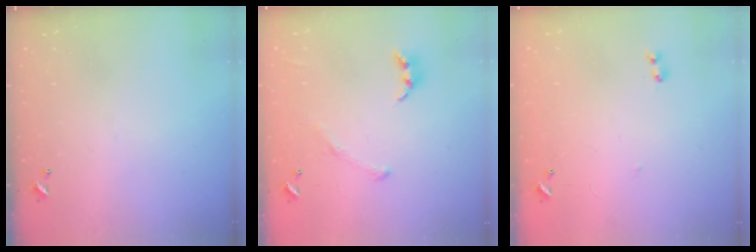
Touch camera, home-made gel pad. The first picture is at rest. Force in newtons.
{"total": 2.3, "press": 2.3, "slide": 0.5}
{"total": 6.4, "press": 6.4, "slide": 0.8}